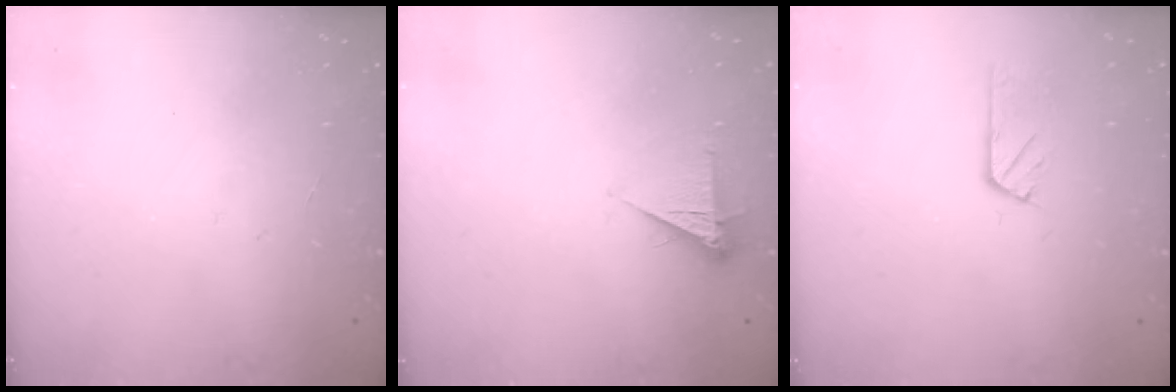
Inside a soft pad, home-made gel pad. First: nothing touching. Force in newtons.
{"total": 4.9, "press": 4.9, "slide": 0.7}
{"total": 3.0, "press": 3.0, "slide": 0.2}